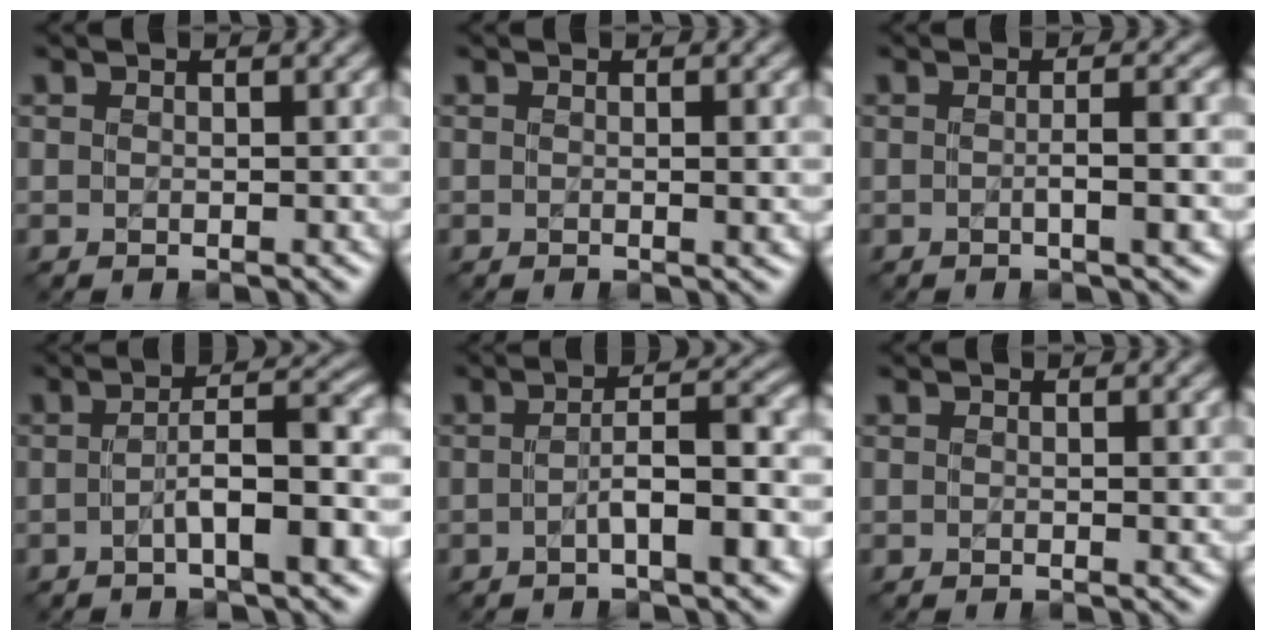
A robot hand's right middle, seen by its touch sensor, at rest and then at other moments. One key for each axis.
{"total": 1.2, "fx": 0.2, "fy": 0.2, "fz": 1.2, "tx": -0.019, "ty": -0.002, "tz": 0.001}
{"total": 2.9, "fx": -0.2, "fy": 0.7, "fz": 2.8, "tx": -0.033, "ty": 0.005, "tz": -0.004}
{"total": 6.6, "fx": -1.4, "fy": 1.5, "fz": 6.3, "tx": -0.084, "ty": 0.016, "tz": -0.030}
{"total": 5.9, "fx": -1.3, "fy": 1.4, "fz": 5.6, "tx": -0.075, "ty": 0.014, "tz": -0.026}
{"total": 0.6, "fx": 0.2, "fy": 0.1, "fz": 0.6, "tx": -0.008, "ty": -0.002, "tz": 0.003}